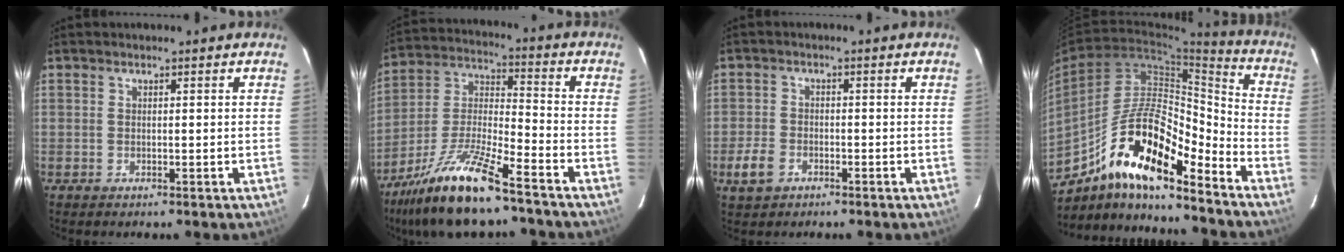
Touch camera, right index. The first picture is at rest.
{"total": 15.6, "force": [-11.6, 2.3, 10.2], "torque": [-0.214, 0.003, -0.220]}
{"total": 4.9, "force": [-2.7, 3.4, 2.3], "torque": [-0.063, 0.001, -0.049]}
{"total": 17.4, "force": [-11.7, 4.2, 12.1], "torque": [-0.215, 0.006, -0.216]}